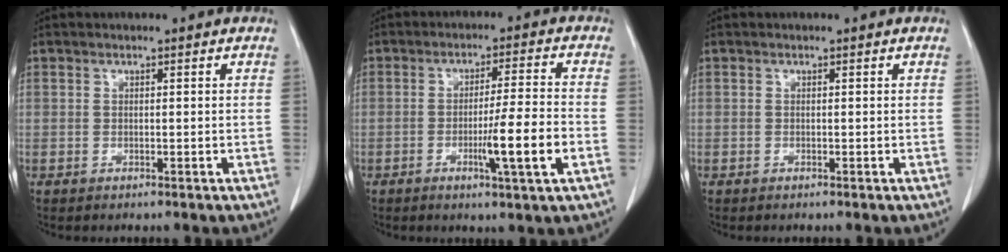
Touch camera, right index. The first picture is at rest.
{"total": 8.4, "force": [-2.7, -0.7, 8.0], "torque": [-0.126, -0.012, -0.047]}
{"total": 0.0}